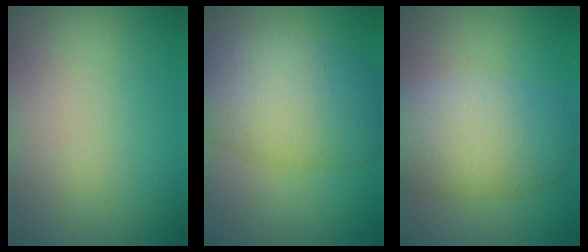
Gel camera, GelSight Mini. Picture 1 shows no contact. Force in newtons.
{"total": 9.4, "press": 9.3, "slide": 0.4}
{"total": 6.7, "press": 6.7, "slide": 0.3}